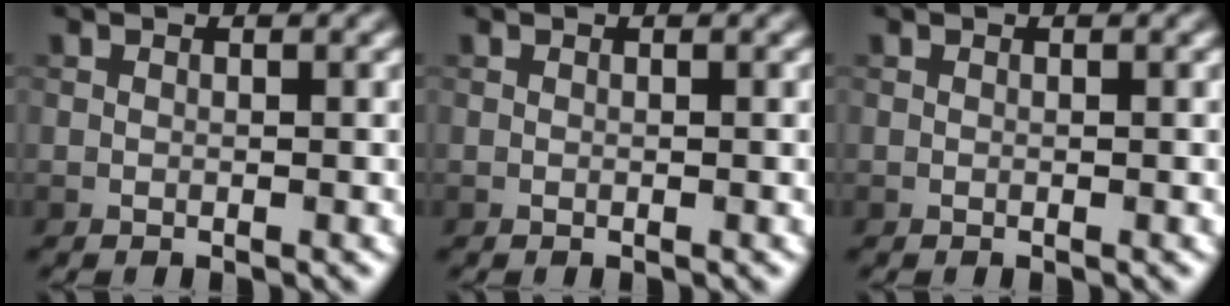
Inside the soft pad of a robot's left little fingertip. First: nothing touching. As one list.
[{"total": 0.0}, {"total": 0.0}]